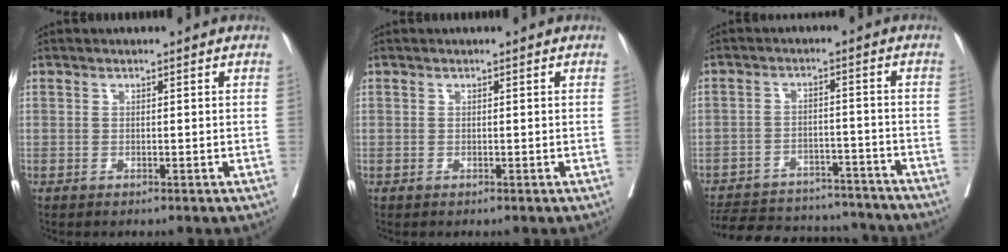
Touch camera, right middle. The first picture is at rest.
{"total": 0.0}
{"total": 18.9, "force": [-17.3, 5.3, 5.3], "torque": [-0.120, 0.001, -0.238]}